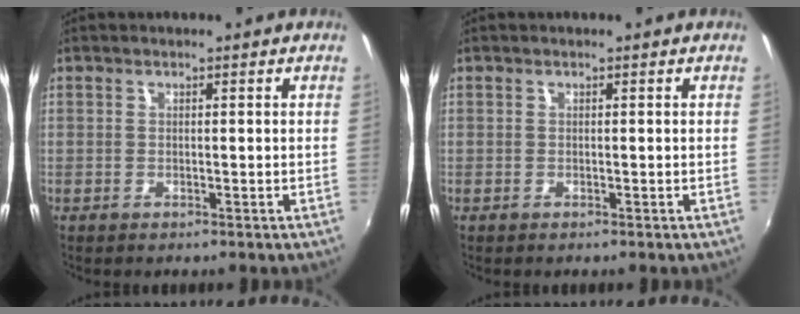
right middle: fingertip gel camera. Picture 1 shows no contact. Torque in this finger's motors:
{"motor_torque": [0.05, 0.17, 0.00, 0.00]}